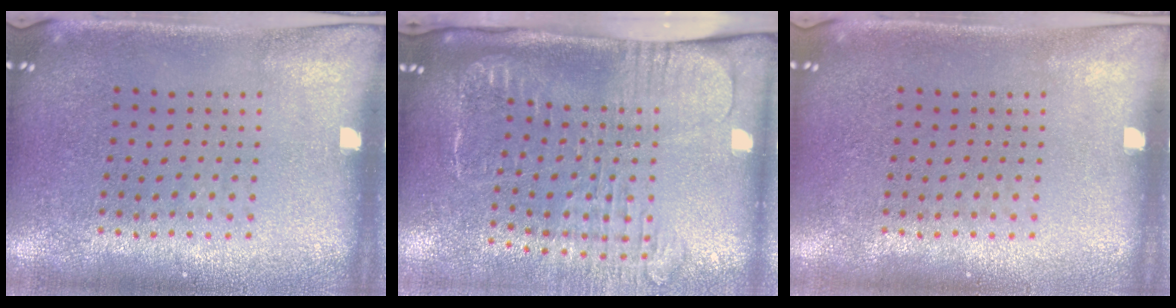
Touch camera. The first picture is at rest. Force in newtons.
{"total": 2.7, "press": 2.1, "slide": 1.7}
{"total": 0.0}